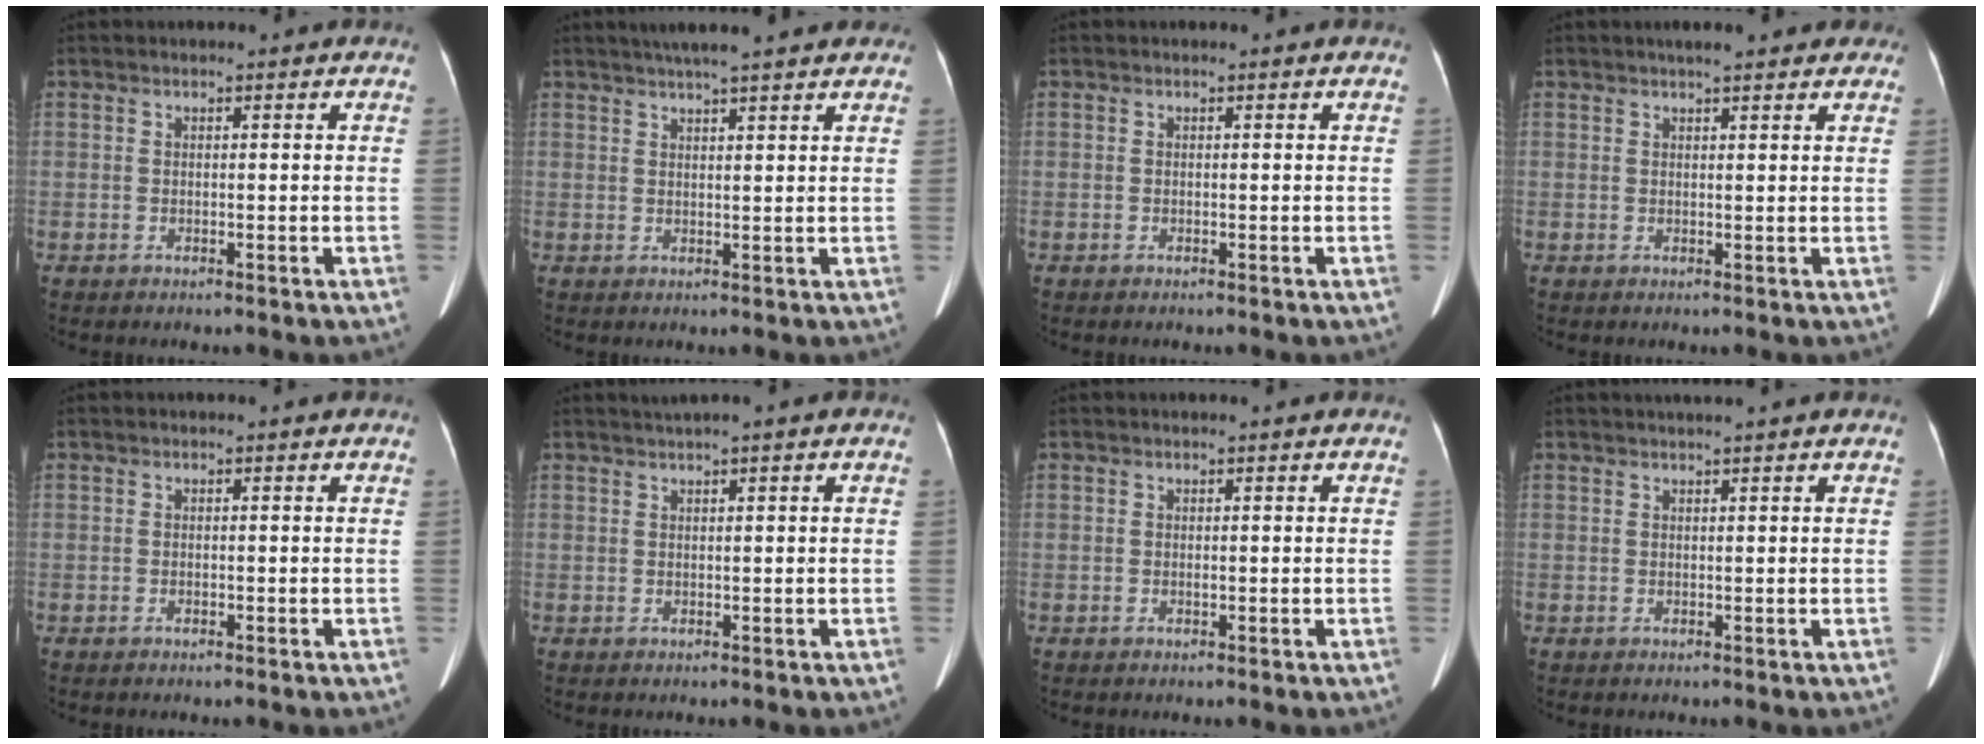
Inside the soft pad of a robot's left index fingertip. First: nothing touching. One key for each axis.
{"total": 10.8, "fx": 9.0, "fy": 0.9, "fz": 5.9, "tx": -0.078, "ty": 0.031, "tz": 0.108}
{"total": 0.0}
{"total": 6.1, "fx": 4.9, "fy": 1.3, "fz": 3.3, "tx": -0.032, "ty": 0.022, "tz": 0.056}
{"total": 0.0}
{"total": 2.1, "fx": 1.4, "fy": -0.2, "fz": 1.6, "tx": -0.030, "ty": 0.016, "tz": 0.026}
{"total": 0.0}
{"total": 2.0, "fx": 1.7, "fy": -0.4, "fz": 1.0, "tx": -0.009, "ty": 0.016, "tz": 0.026}